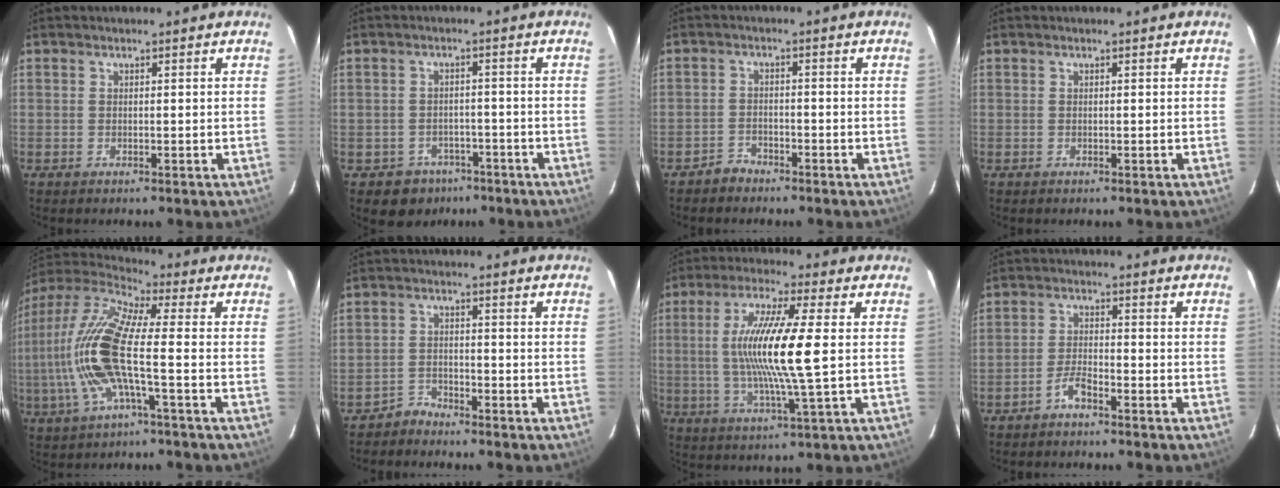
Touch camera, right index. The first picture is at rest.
{"total": 6.1, "force": [-3.9, 4.6, 0.6], "torque": [-0.025, 0.026, -0.045]}
{"total": 2.7, "force": [-2.3, 1.3, 0.1], "torque": [-0.007, 0.008, -0.043]}
{"total": 0.0}
{"total": 14.5, "force": [-2.0, 1.8, 14.3], "torque": [-0.298, 0.000, -0.042]}
{"total": 2.8, "force": [-2.6, 0.8, -0.2], "torque": [0.004, 0.007, -0.051]}
{"total": 14.5, "force": [0.7, 0.5, 14.5], "torque": [-0.272, -0.006, 0.010]}
{"total": 3.1, "force": [-2.5, 0.6, 1.7], "torque": [-0.048, 0.009, -0.052]}